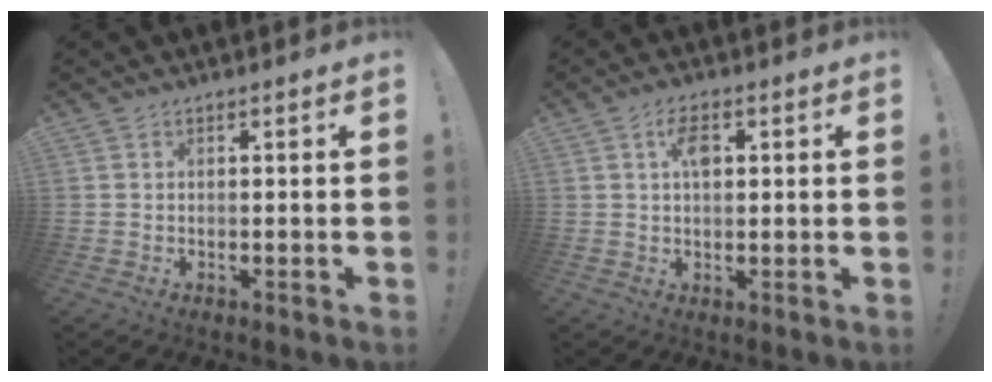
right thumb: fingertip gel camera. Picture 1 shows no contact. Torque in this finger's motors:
{"motor_torque": [0.18, 0.10, 0.93, 0.11, 0.00]}